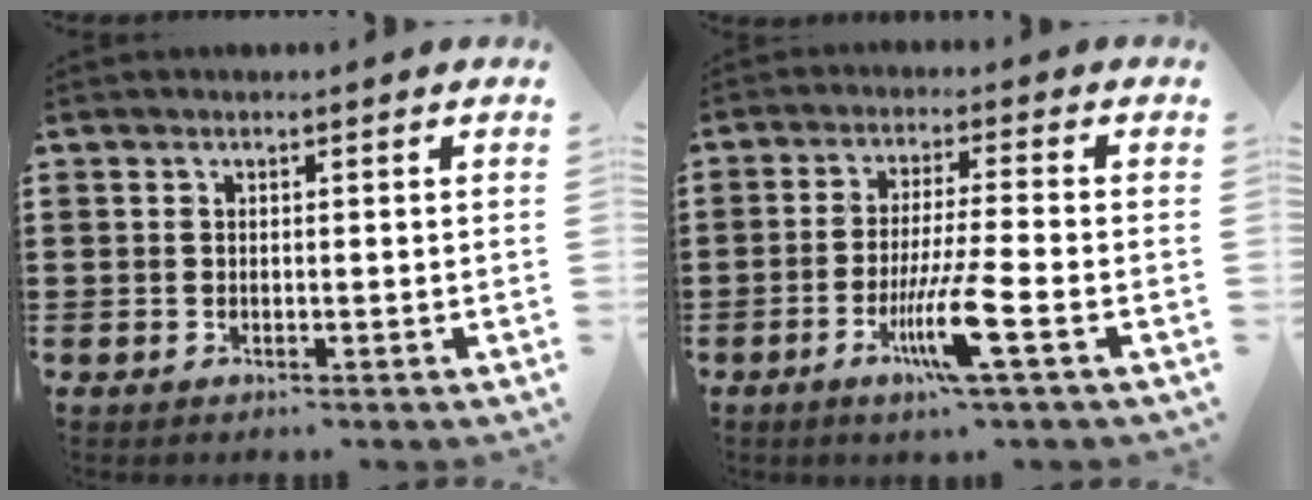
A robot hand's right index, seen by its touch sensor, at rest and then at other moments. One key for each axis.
{"total": 8.4, "fx": -3.7, "fy": 0.1, "fz": 7.6, "tx": -0.151, "ty": -0.016, "tz": -0.071}